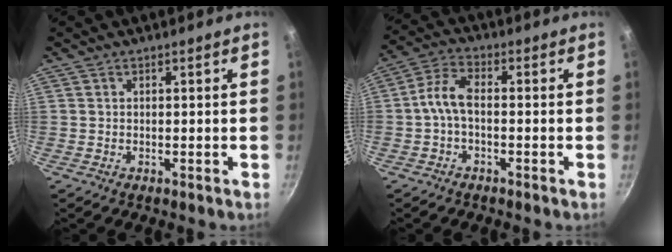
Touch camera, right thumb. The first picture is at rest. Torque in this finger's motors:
{"motor_torque": [-0.81, 0.63, 1.08, -0.94, 0.24]}